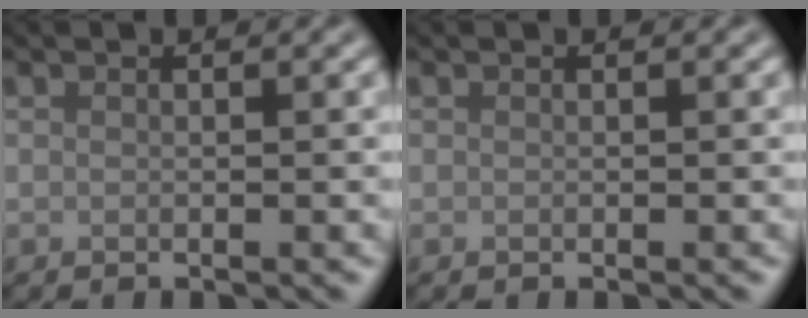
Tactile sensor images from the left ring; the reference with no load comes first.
{"total": 0.0}